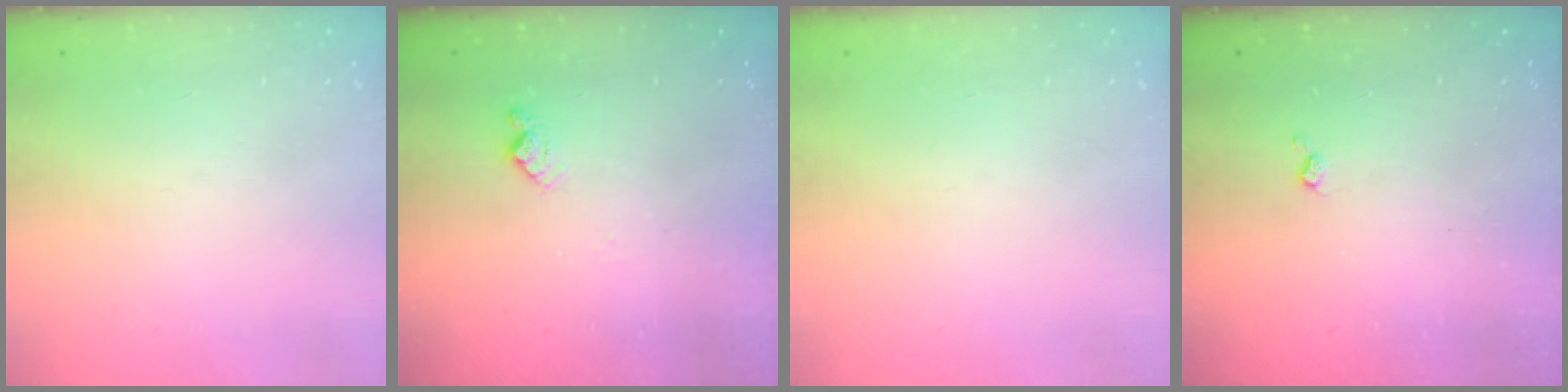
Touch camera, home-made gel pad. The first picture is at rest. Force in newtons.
{"total": 5.7, "press": 5.7, "slide": 0.8}
{"total": 0.0}
{"total": 2.8, "press": 2.7, "slide": 0.5}